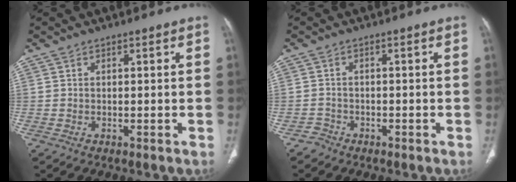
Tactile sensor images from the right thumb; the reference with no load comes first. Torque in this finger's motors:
{"motor_torque": [-0.41, -0.20, -0.07, 0.21, -0.07]}